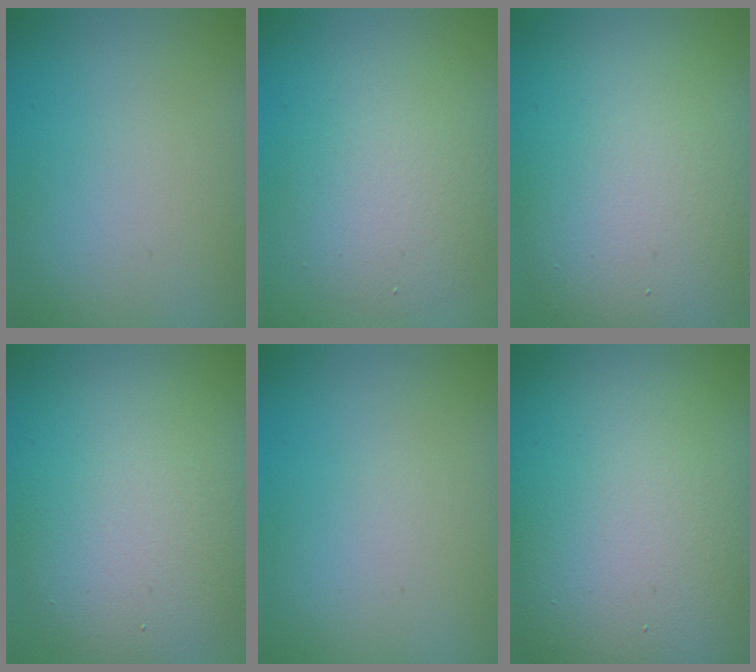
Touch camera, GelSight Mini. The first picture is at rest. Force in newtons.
{"total": 4.6, "press": 4.6, "slide": 0.6}
{"total": 12.2, "press": 12.2, "slide": 0.3}
{"total": 9.7, "press": 9.7, "slide": 0.7}
{"total": 0.0}
{"total": 18.0, "press": 17.9, "slide": 1.8}